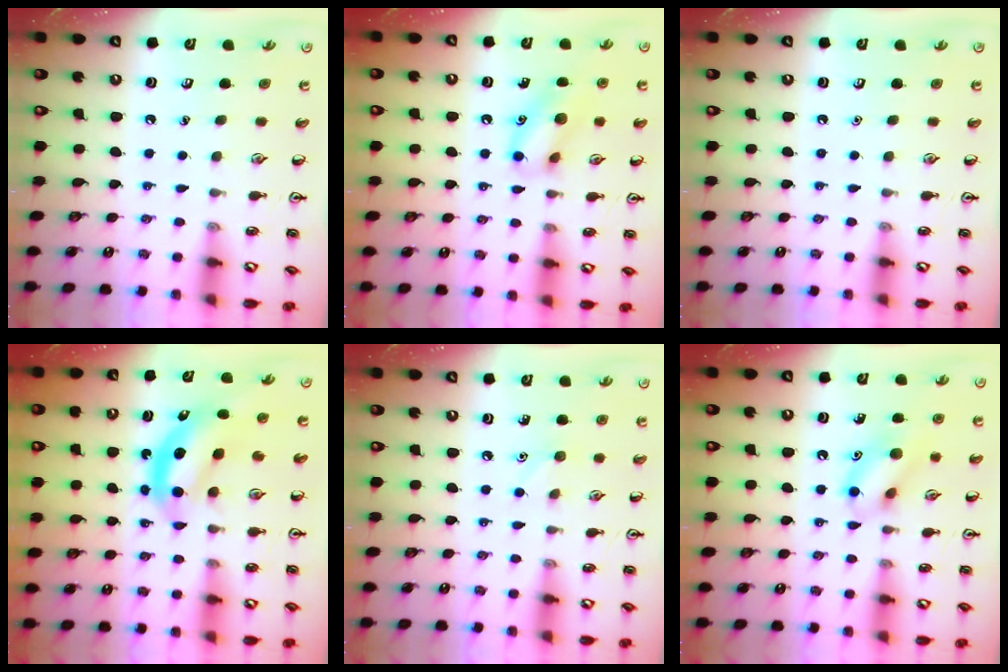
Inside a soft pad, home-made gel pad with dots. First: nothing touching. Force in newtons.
{"total": 11.6, "press": 11.5, "slide": 1.6}
{"total": 0.0}
{"total": 5.8, "press": 5.7, "slide": 1.1}
{"total": 3.8, "press": 3.6, "slide": 1.3}
{"total": 11.2, "press": 11.2, "slide": 1.2}